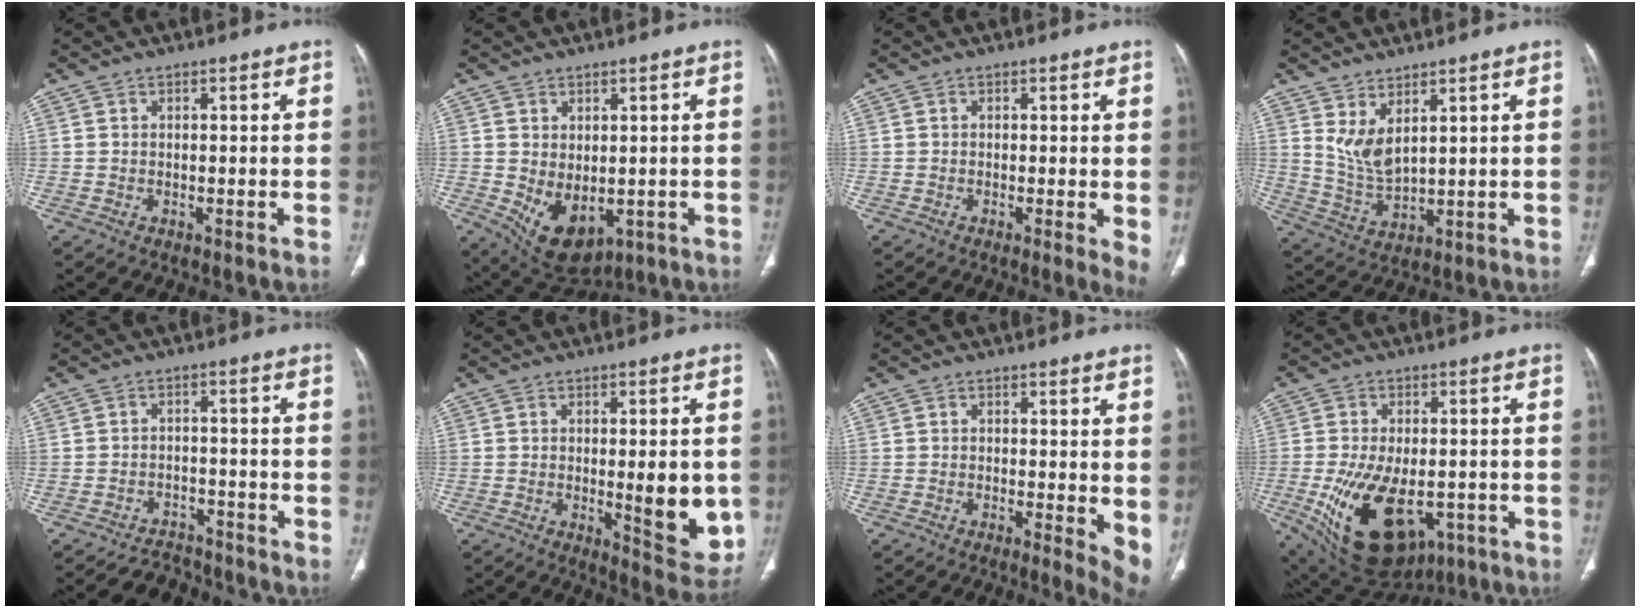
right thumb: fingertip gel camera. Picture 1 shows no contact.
{"total": 9.0, "force": [-1.5, 5.6, 6.9], "torque": [-0.101, -0.006, 0.005]}
{"total": 3.5, "force": [-0.1, 0.9, 3.4], "torque": [-0.042, -0.009, -0.007]}
{"total": 6.5, "force": [3.5, 2.4, 5.0], "torque": [-0.099, -0.035, 0.083]}
{"total": 5.2, "force": [-4.8, 2.0, -0.4], "torque": [0.004, 0.040, -0.075]}
{"total": 11.4, "force": [-1.1, 4.0, 10.6], "torque": [-0.112, -0.021, -0.004]}
{"total": 5.3, "force": [0.2, 1.7, 5.0], "torque": [-0.059, -0.012, 0.000]}
{"total": 19.5, "force": [-6.0, 11.3, 14.8], "torque": [-0.280, -0.009, -0.068]}